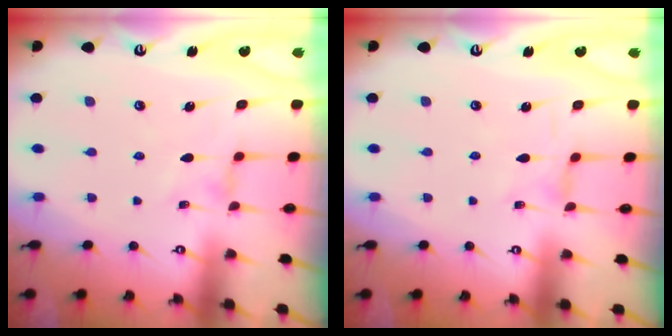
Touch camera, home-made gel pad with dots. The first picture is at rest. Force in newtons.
{"total": 0.5, "press": 0.5, "slide": 0.2}